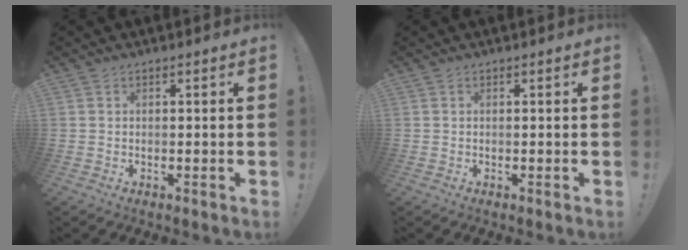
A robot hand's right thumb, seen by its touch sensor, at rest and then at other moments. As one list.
[{"total": 0.0}]